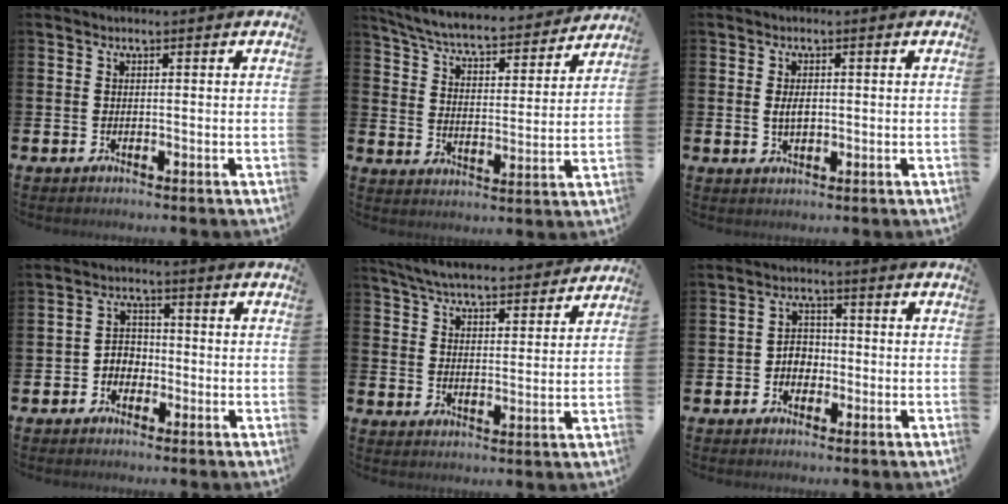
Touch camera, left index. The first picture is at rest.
{"total": 6.5, "force": [6.0, 0.9, 2.1], "torque": [-0.073, -0.046, 0.101]}
{"total": 2.3, "force": [0.2, 1.3, 1.8], "torque": [-0.028, 0.003, -0.001]}
{"total": 2.8, "force": [-1.6, 2.1, 0.8], "torque": [-0.020, 0.006, -0.039]}
{"total": 6.6, "force": [6.4, 0.9, 1.5], "torque": [-0.052, -0.040, 0.113]}
{"total": 3.0, "force": [-1.0, 2.4, 1.4], "torque": [-0.022, 0.005, -0.026]}